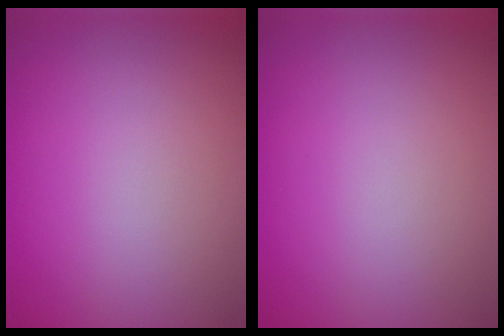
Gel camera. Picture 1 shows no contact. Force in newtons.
{"total": 0.0}